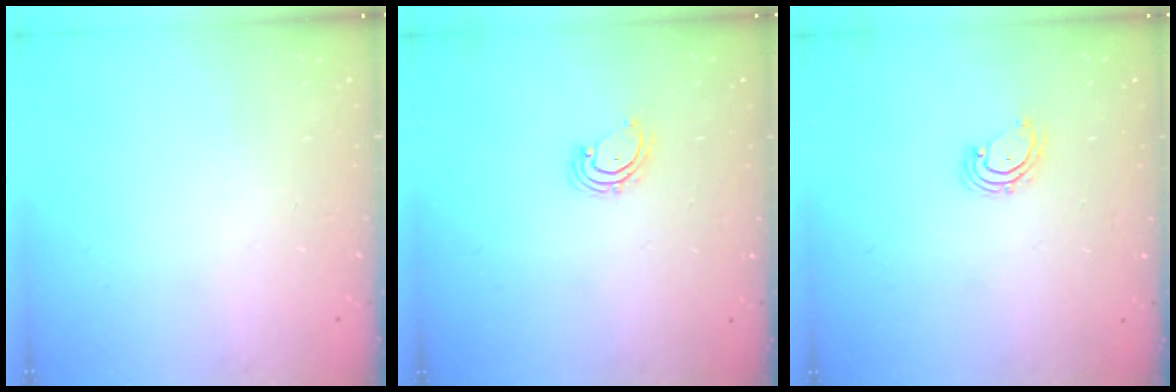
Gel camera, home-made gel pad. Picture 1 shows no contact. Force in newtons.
{"total": 2.8, "press": 2.8, "slide": 0.2}
{"total": 2.8, "press": 2.8, "slide": 0.2}